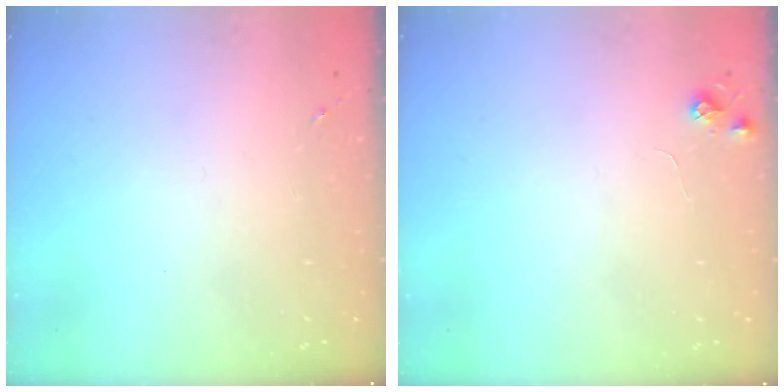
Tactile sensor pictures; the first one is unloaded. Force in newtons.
{"total": 5.3, "press": 5.2, "slide": 0.7}